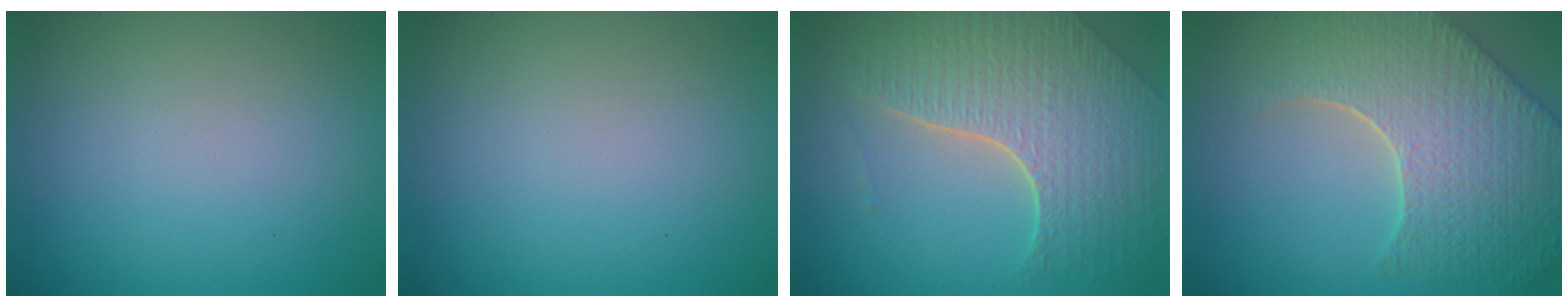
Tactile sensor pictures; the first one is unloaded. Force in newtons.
{"total": 0.0}
{"total": 7.6, "press": 5.3, "slide": 5.5}
{"total": 8.7, "press": 6.3, "slide": 6.0}